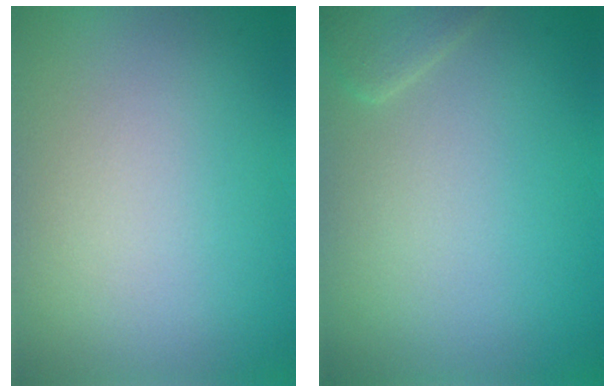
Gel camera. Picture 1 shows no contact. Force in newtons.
{"total": 1.5, "press": 1.5, "slide": 0.1}